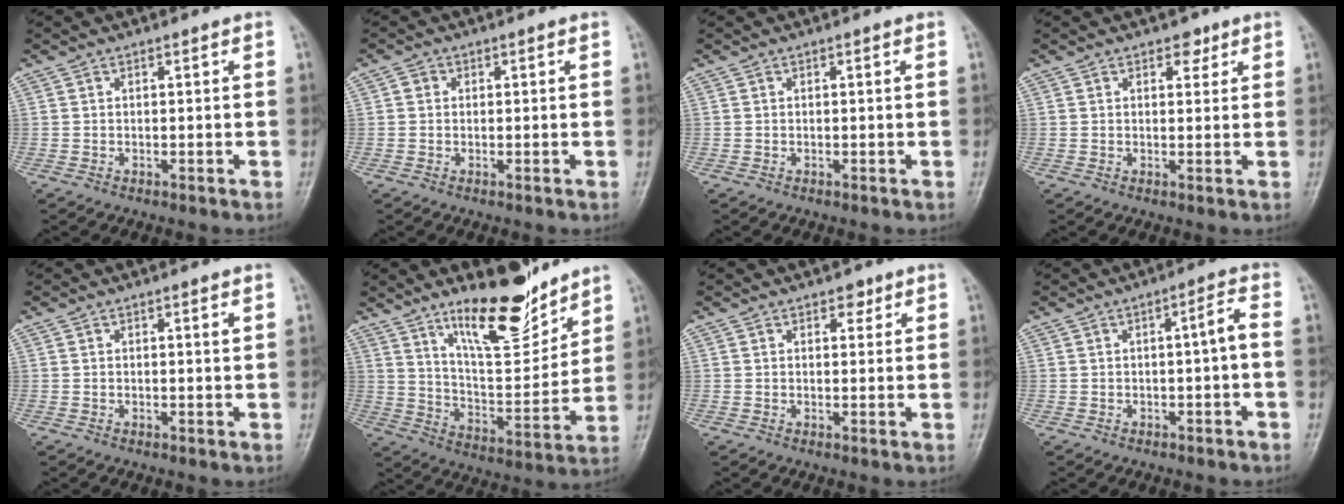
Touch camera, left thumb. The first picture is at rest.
{"total": 1.4, "force": [0.2, 1.2, 0.6], "torque": [-0.004, 0.003, 0.000]}
{"total": 0.0}
{"total": 2.5, "force": [1.6, 1.6, 1.2], "torque": [0.001, -0.007, 0.020]}
{"total": 0.9, "force": [0.4, 0.1, 0.8], "torque": [-0.014, -0.001, 0.004]}
{"total": 15.8, "force": [11.6, 4.8, 9.7], "torque": [-0.121, -0.088, 0.200]}
{"total": 2.2, "force": [1.4, 1.3, 1.1], "torque": [0.001, -0.006, 0.016]}
{"total": 3.0, "force": [-0.5, 0.4, 3.0], "torque": [-0.047, 0.021, -0.007]}